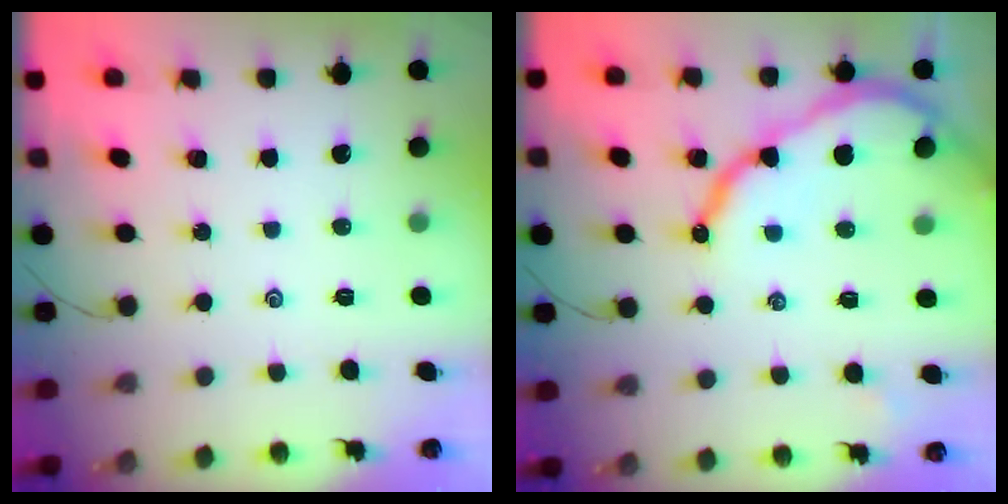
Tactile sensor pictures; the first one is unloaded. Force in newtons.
{"total": 11.9, "press": 11.8, "slide": 1.3}